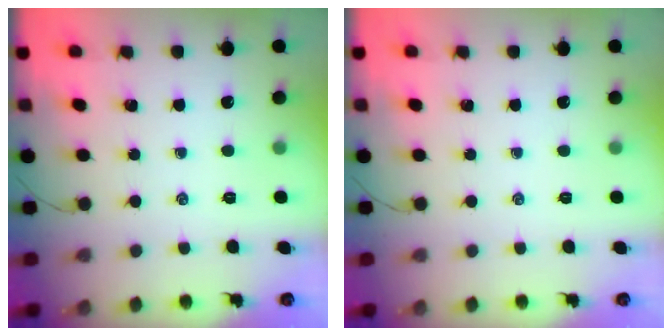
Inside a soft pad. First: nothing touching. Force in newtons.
{"total": 0.0}